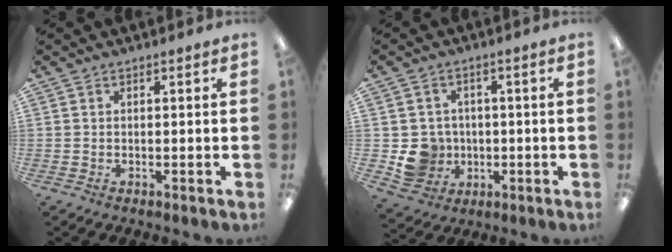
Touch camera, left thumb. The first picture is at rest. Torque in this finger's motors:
{"motor_torque": [-0.03, 0.04, -0.03, 0.00, 0.03]}